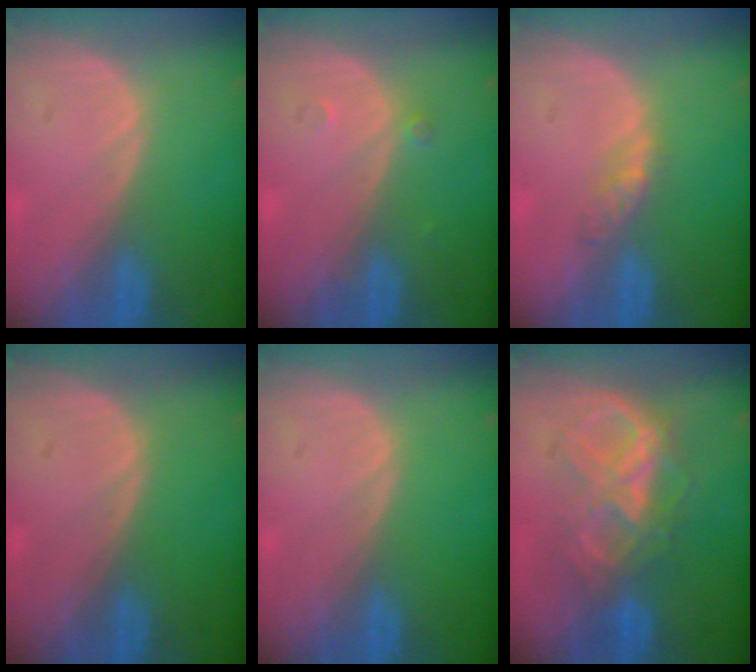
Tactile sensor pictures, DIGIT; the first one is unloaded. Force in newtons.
{"total": 0.8, "press": 0.8, "slide": 0.1}
{"total": 2.6, "press": 2.3, "slide": 1.3}
{"total": 0.0}
{"total": 0.0}
{"total": 7.4, "press": 7.4, "slide": 0.4}